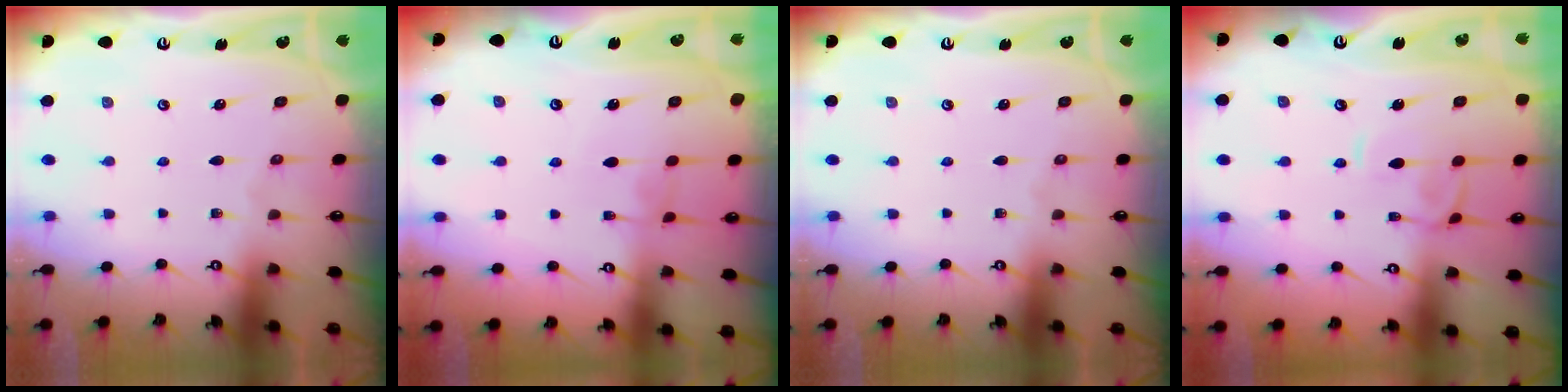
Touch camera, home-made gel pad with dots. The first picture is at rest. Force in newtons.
{"total": 1.4, "press": 1.3, "slide": 0.4}
{"total": 0.0}
{"total": 1.2, "press": 1.2, "slide": 0.0}